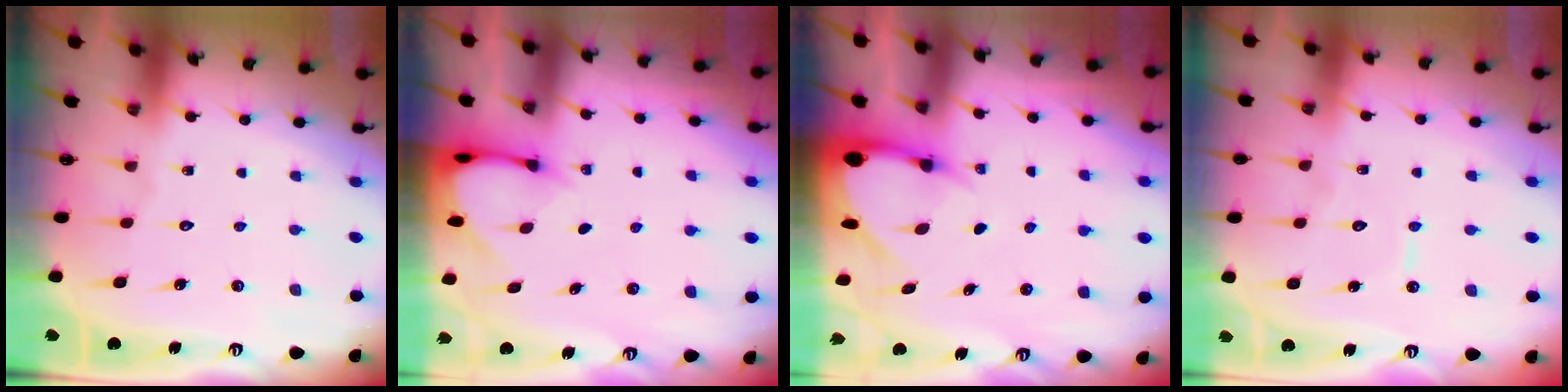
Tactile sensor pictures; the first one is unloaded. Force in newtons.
{"total": 3.2, "press": 3.2, "slide": 0.2}
{"total": 4.5, "press": 4.5, "slide": 0.6}
{"total": 4.6, "press": 4.5, "slide": 0.4}